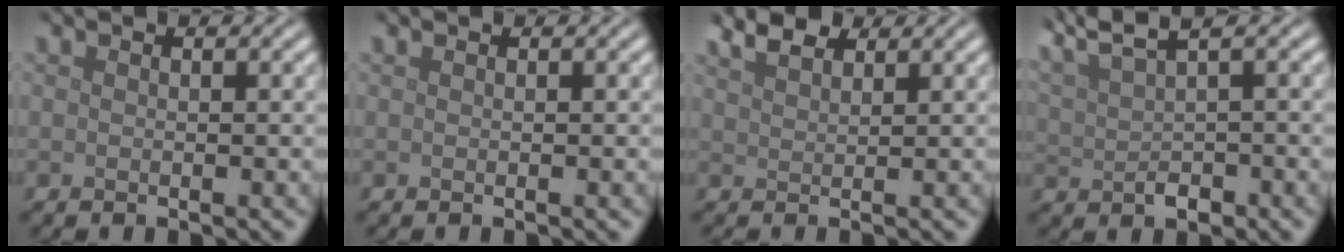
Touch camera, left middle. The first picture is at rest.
{"total": 0.0}
{"total": 2.6, "force": [2.2, 0.7, 1.2], "torque": [-0.020, 0.008, 0.040]}
{"total": 4.8, "force": [3.2, 1.3, 3.3], "torque": [-0.066, 0.013, 0.057]}